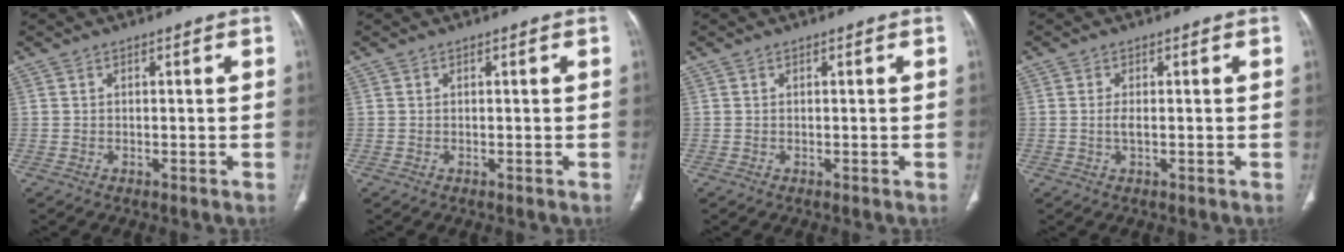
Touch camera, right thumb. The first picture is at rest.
{"total": 0.0}
{"total": 0.0}
{"total": 1.4, "force": [-0.1, 0.5, 1.3], "torque": [-0.030, -0.002, -0.002]}